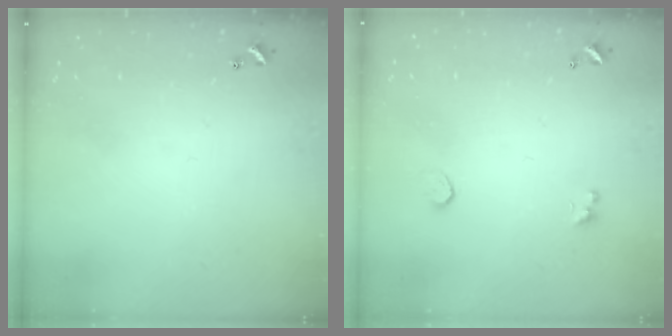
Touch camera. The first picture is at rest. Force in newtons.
{"total": 0.8, "press": 0.6, "slide": 0.4}